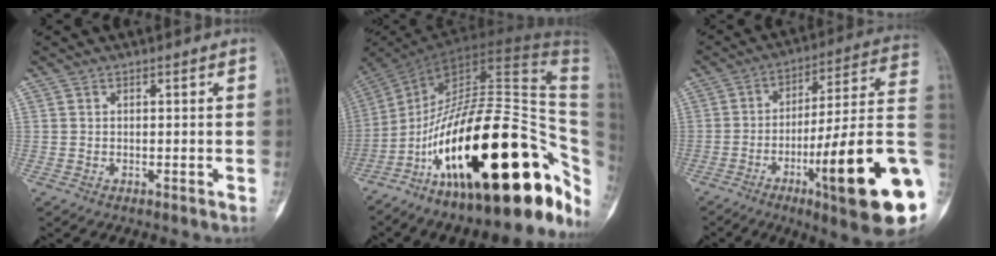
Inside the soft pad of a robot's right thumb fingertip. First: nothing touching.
{"total": 37.0, "force": [-10.3, 14.3, 32.5], "torque": [-0.416, 0.089, -0.157]}
{"total": 24.9, "force": [-7.3, 3.4, 23.5], "torque": [-0.288, 0.018, -0.107]}